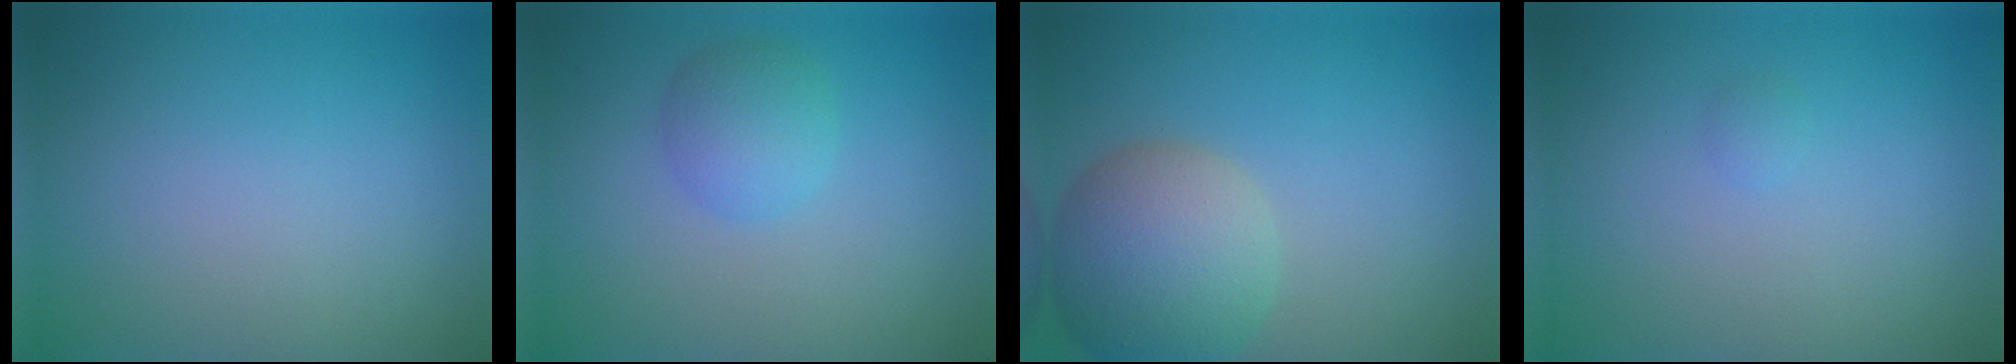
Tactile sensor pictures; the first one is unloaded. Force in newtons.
{"total": 2.7, "press": 2.7, "slide": 0.1}
{"total": 7.6, "press": 7.5, "slide": 0.5}
{"total": 0.5, "press": 0.5, "slide": 0.0}